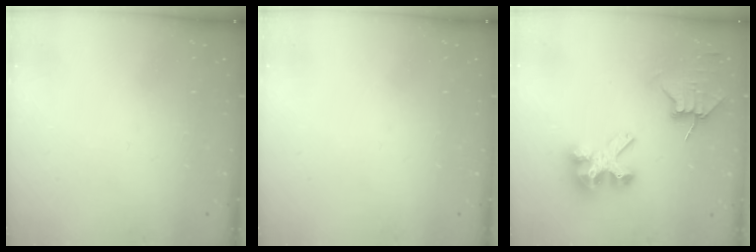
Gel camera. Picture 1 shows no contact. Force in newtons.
{"total": 0.0}
{"total": 7.3, "press": 7.3, "slide": 0.6}